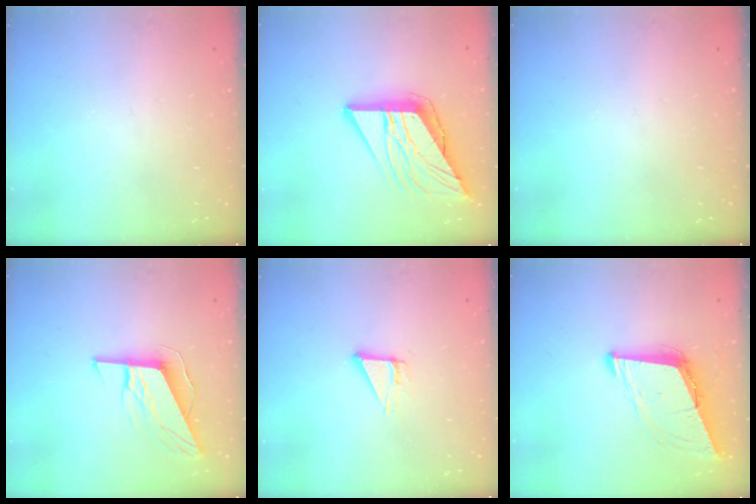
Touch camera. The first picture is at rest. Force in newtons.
{"total": 12.2, "press": 12.1, "slide": 1.4}
{"total": 0.0}
{"total": 9.7, "press": 9.5, "slide": 1.9}
{"total": 3.8, "press": 3.8, "slide": 0.4}
{"total": 8.8, "press": 8.1, "slide": 3.6}